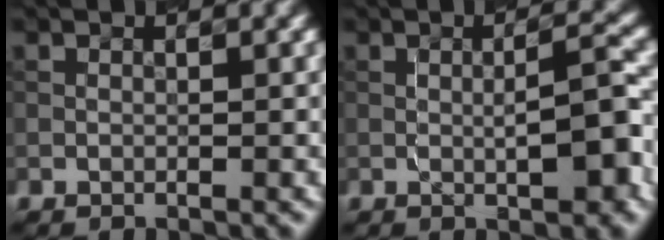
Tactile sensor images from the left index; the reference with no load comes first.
{"total": 4.8, "force": [-0.4, 1.0, 4.7], "torque": [-0.076, 0.005, -0.006]}